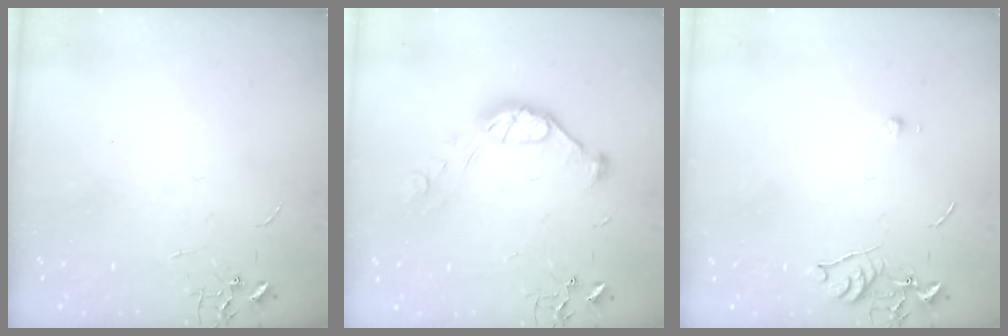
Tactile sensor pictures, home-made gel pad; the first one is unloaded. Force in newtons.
{"total": 11.1, "press": 11.0, "slide": 0.6}
{"total": 6.6, "press": 6.5, "slide": 0.8}